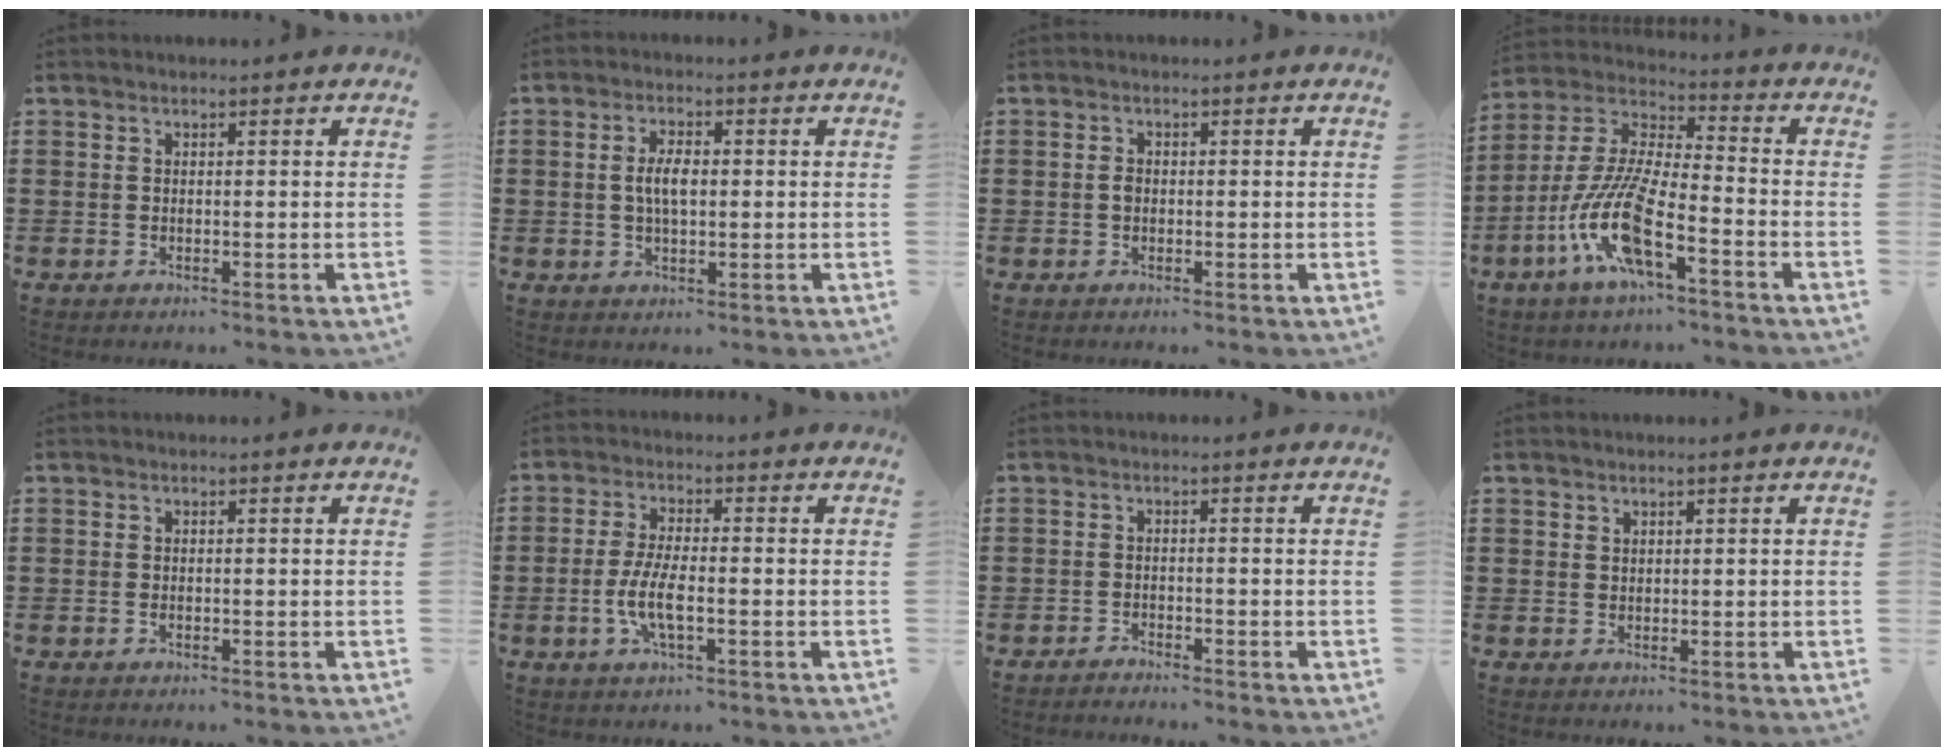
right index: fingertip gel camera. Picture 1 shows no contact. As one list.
[{"total": 4.0, "force": [0.0, 1.5, 3.7], "torque": [-0.081, -0.001, -0.004]}, {"total": 1.5, "force": [-0.2, 0.9, 1.2], "torque": [-0.025, 0.003, -0.005]}, {"total": 12.4, "force": [-6.2, 2.5, 10.4], "torque": [-0.255, -0.021, -0.131]}, {"total": 0.6, "force": [-0.2, 0.2, 0.5], "torque": [-0.011, -0.003, -0.003]}, {"total": 6.3, "force": [-2.0, 1.8, 5.8], "torque": [-0.131, -0.011, -0.043]}, {"total": 1.5, "force": [-1.4, -0.1, -0.1], "torque": [-0.002, 0.002, -0.030]}, {"total": 1.0, "force": [0.8, 0.6, 0.1], "torque": [-0.004, 0.001, 0.017]}]